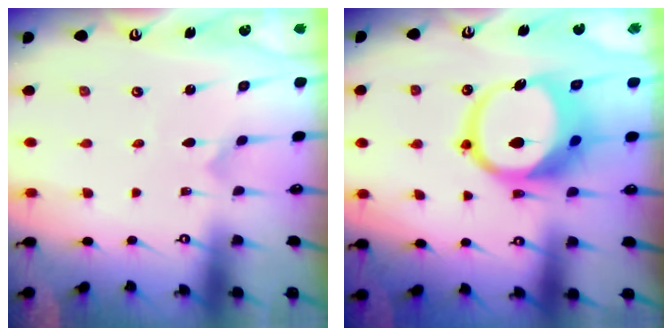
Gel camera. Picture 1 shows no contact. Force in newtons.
{"total": 15.7, "press": 15.6, "slide": 1.4}